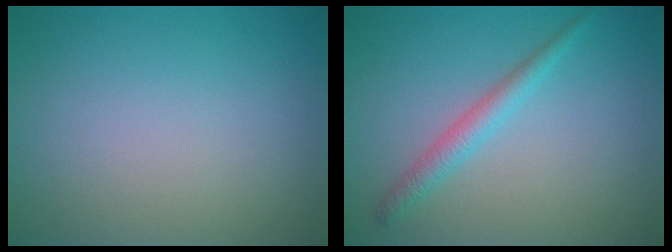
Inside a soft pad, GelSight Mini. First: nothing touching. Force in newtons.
{"total": 2.2, "press": 2.2, "slide": 0.1}